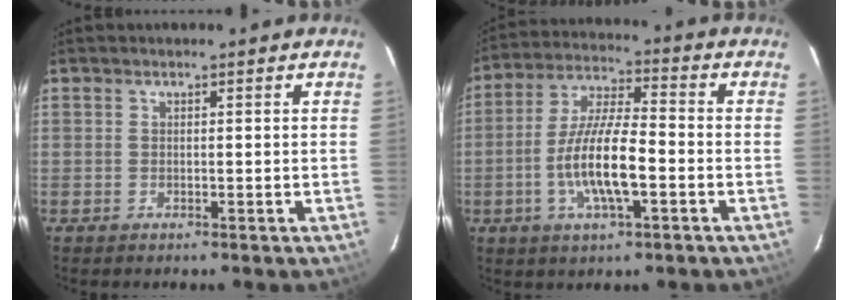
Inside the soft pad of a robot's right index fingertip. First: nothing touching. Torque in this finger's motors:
{"motor_torque": [1.36, -0.78, 0.96, 0.21]}